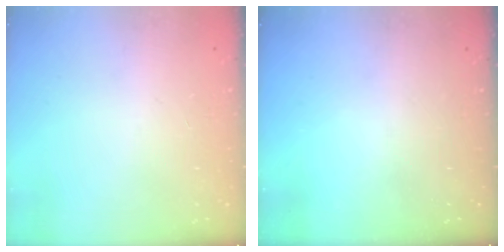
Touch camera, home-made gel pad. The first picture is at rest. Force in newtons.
{"total": 0.0}